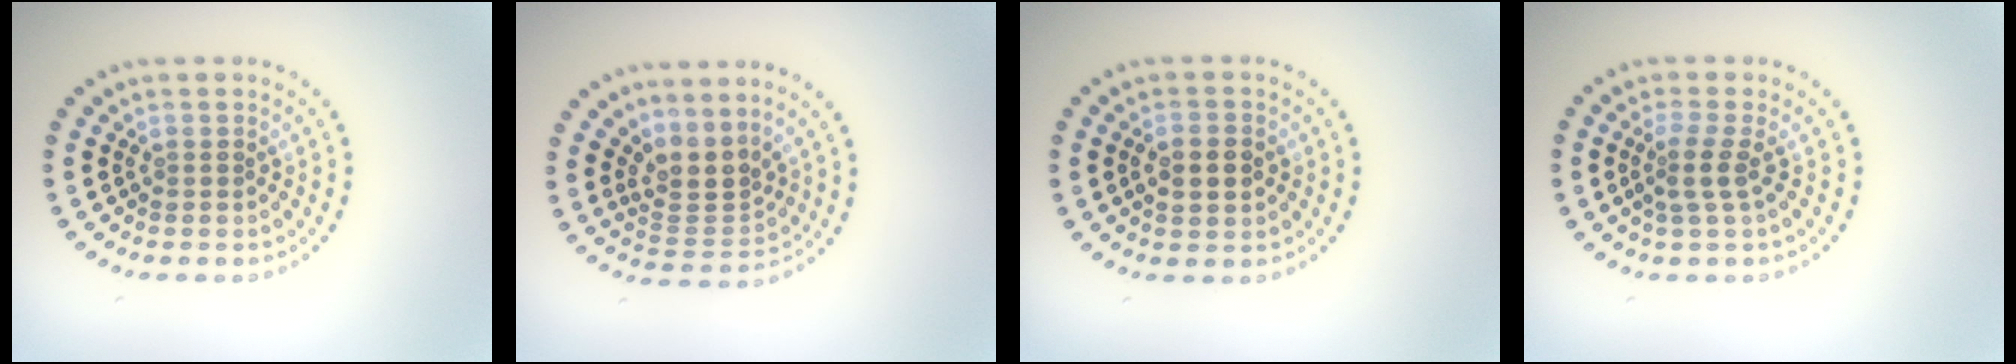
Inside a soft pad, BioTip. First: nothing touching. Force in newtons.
{"total": 3.0, "press": 2.1, "slide": 2.1}
{"total": 2.6, "press": 2.6, "slide": 0.2}
{"total": 2.0, "press": 1.4, "slide": 1.4}